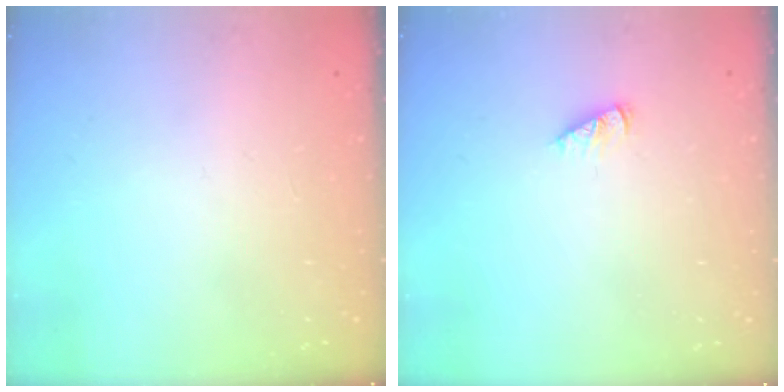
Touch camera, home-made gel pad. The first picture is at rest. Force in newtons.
{"total": 2.0, "press": 2.0, "slide": 0.3}